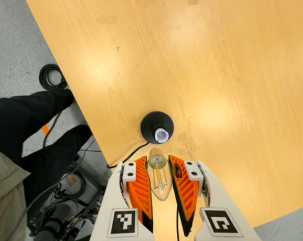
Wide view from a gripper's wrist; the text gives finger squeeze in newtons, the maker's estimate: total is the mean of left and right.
{"total": 21.2, "left": 23.6, "right": 18.9}